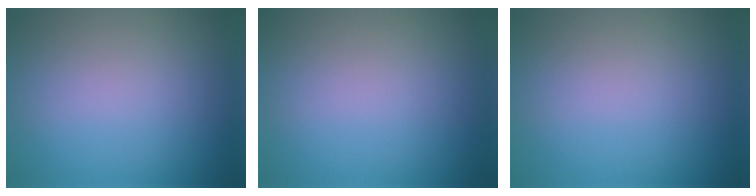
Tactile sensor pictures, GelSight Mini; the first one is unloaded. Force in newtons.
{"total": 0.0}
{"total": 0.0}